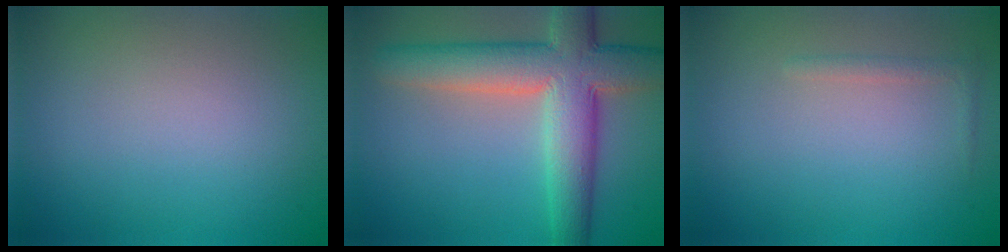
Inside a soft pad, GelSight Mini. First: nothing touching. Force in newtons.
{"total": 8.9, "press": 8.9, "slide": 0.6}
{"total": 0.8, "press": 0.8, "slide": 0.0}